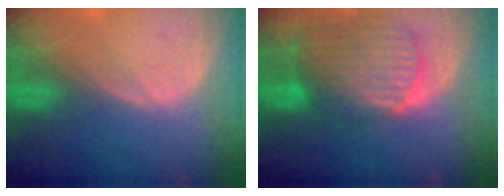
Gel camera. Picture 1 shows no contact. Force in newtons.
{"total": 10.6, "press": 9.0, "slide": 5.6}